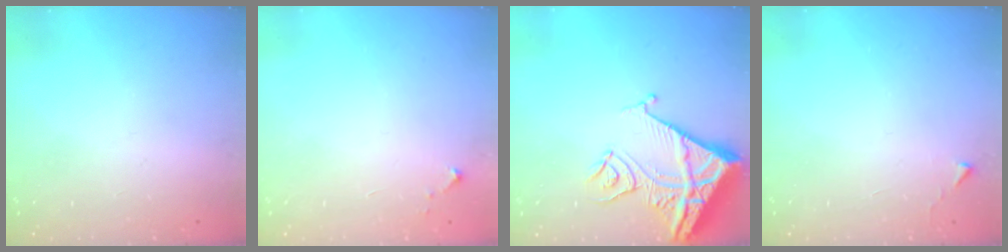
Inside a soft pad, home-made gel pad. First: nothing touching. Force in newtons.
{"total": 2.6, "press": 2.6, "slide": 0.4}
{"total": 13.5, "press": 13.5, "slide": 1.4}
{"total": 2.7, "press": 2.6, "slide": 0.4}